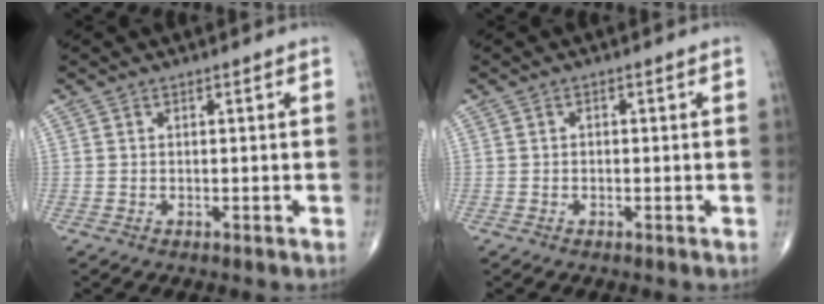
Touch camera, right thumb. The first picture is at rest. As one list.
[{"total": 0.7, "force": [-0.1, 0.5, 0.4], "torque": [-0.003, 0.004, -0.005]}]